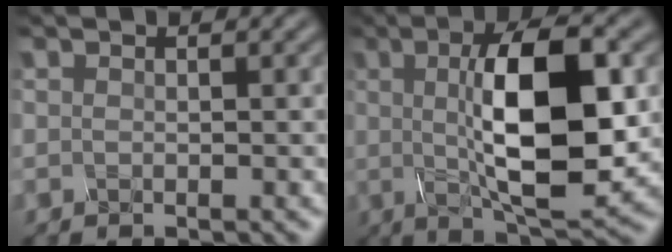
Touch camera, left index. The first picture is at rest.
{"total": 11.3, "force": [0.9, 3.6, 10.7], "torque": [-0.164, 0.003, 0.013]}